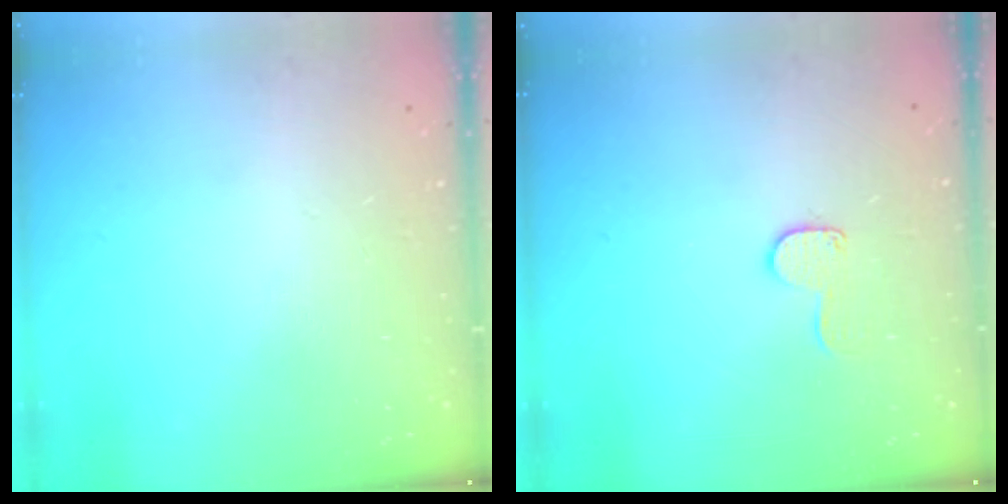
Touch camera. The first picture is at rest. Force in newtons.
{"total": 8.4, "press": 8.4, "slide": 0.5}